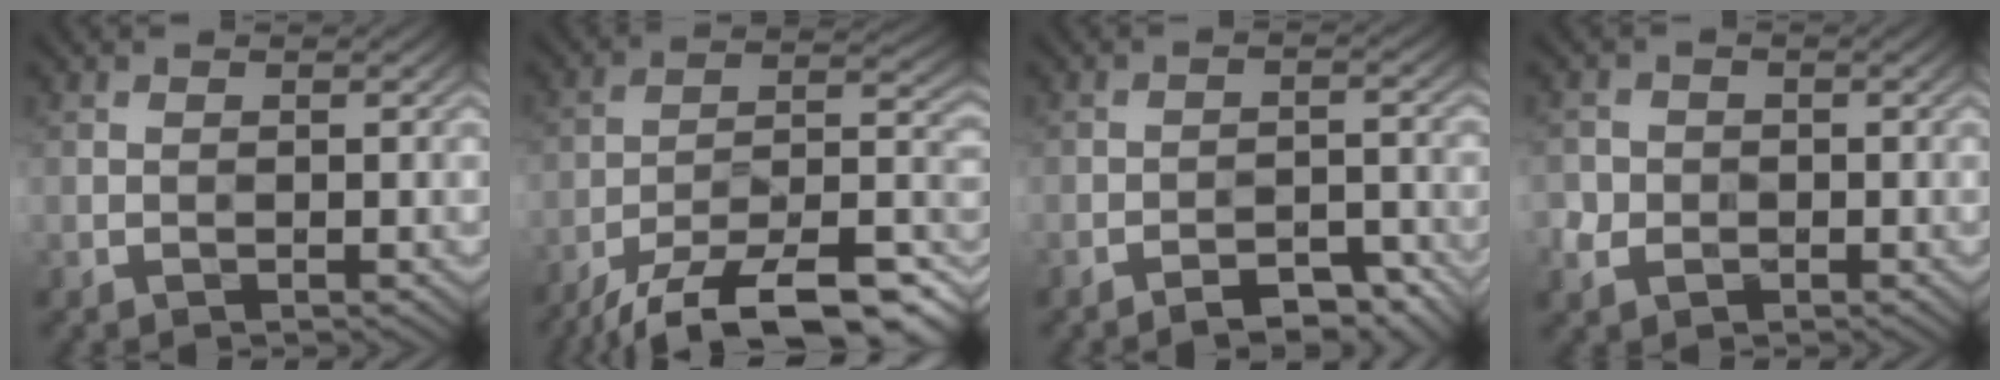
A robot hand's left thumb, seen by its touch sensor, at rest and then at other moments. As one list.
[{"total": 17.1, "force": [-12.8, 5.3, 10.0], "torque": [-0.165, -0.013, -0.205]}, {"total": 5.7, "force": [-4.8, 1.4, 2.7], "torque": [-0.043, 0.013, -0.067]}, {"total": 2.8, "force": [-1.2, 2.5, 0.6], "torque": [-0.022, -0.008, -0.020]}]